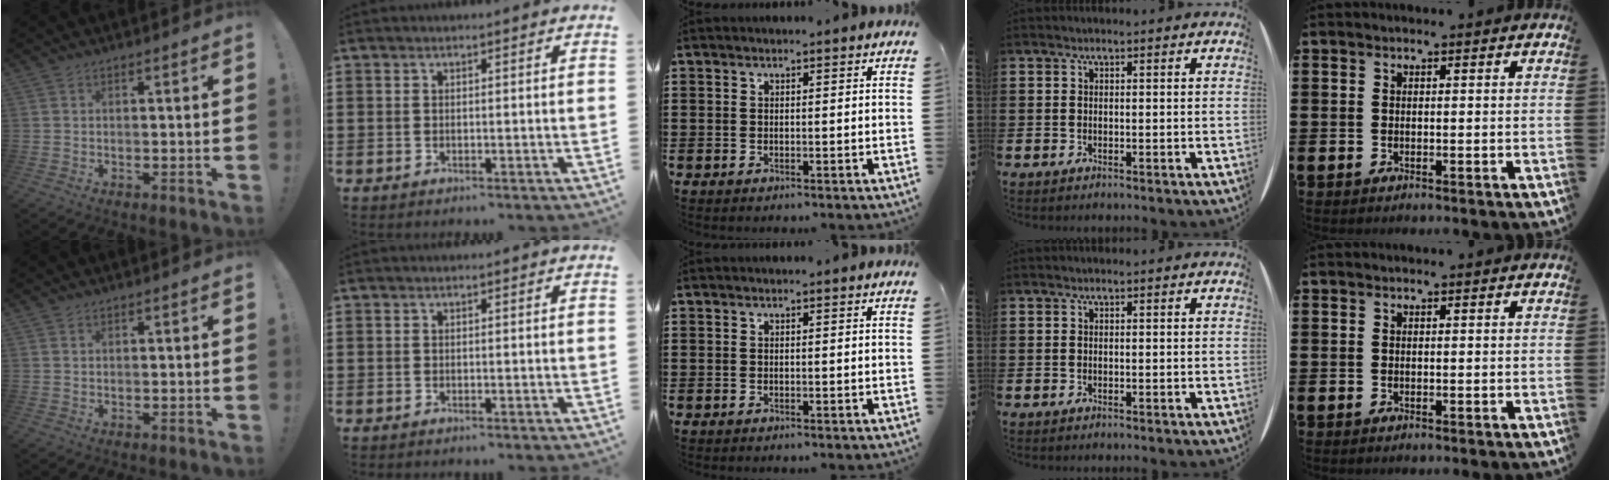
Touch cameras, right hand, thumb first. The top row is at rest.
{"thumb": {"total": 0.5, "force": [0.4, 0.3, 0.3], "torque": [-0.005, 0.001, 0.007]}}